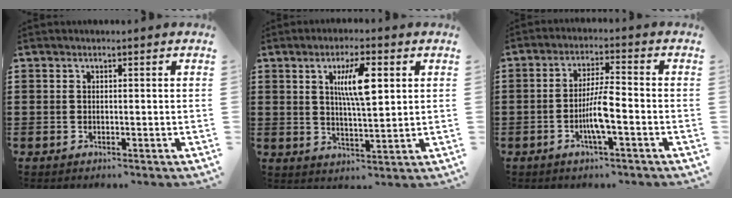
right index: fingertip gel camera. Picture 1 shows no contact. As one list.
[{"total": 7.6, "force": [2.4, 2.0, 6.9], "torque": [-0.132, 0.006, 0.036]}, {"total": 5.6, "force": [-1.9, 0.6, 5.2], "torque": [-0.104, -0.006, -0.040]}]